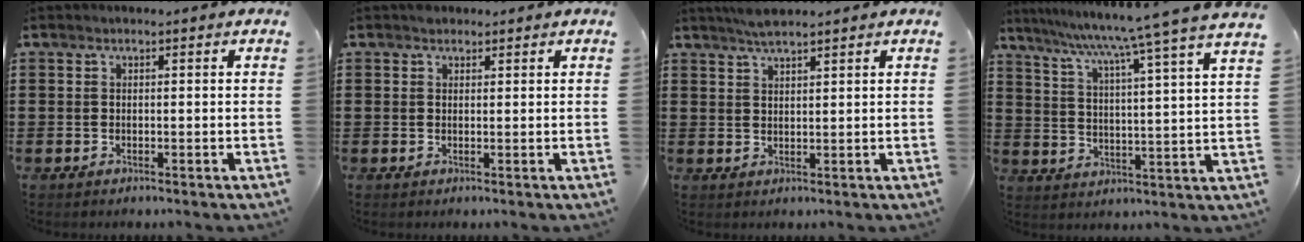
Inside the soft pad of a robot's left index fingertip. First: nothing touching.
{"total": 1.0, "force": [0.8, 0.5, 0.1], "torque": [-0.003, 0.002, 0.017]}
{"total": 2.7, "force": [2.4, 0.3, 1.2], "torque": [-0.029, 0.003, 0.046]}
{"total": 7.7, "force": [6.6, -2.0, 3.4], "torque": [-0.093, -0.054, 0.101]}